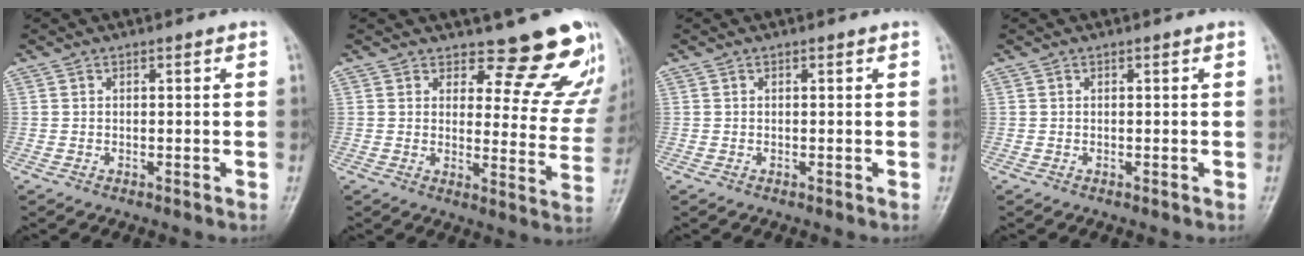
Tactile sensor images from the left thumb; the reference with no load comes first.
{"total": 13.6, "force": [12.2, 4.5, 3.8], "torque": [0.005, -0.116, 0.131]}
{"total": 0.0}
{"total": 0.0}